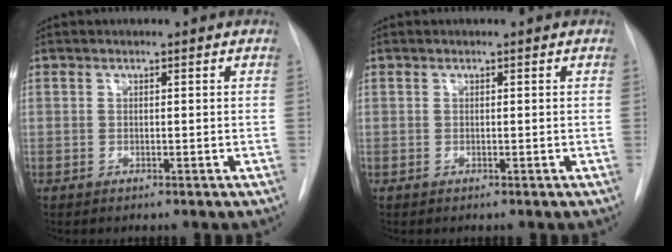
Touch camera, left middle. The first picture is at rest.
{"total": 0.0}